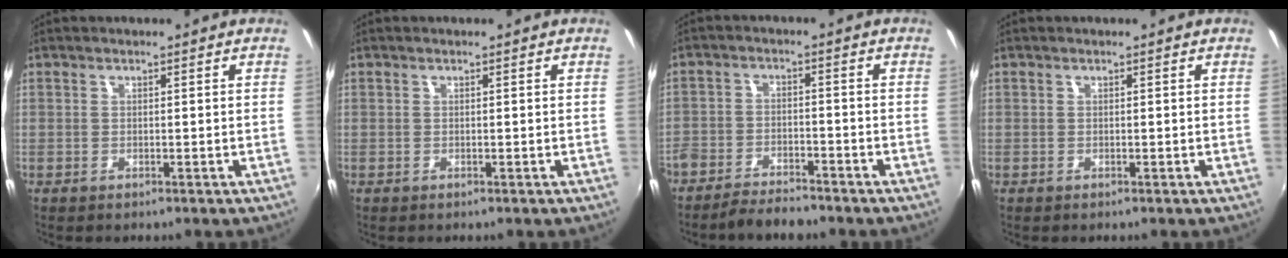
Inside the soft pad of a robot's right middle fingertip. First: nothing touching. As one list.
[{"total": 0.0}, {"total": 6.9, "force": [-6.0, 2.2, 2.7], "torque": [-0.077, -0.011, -0.107]}, {"total": 0.0}]